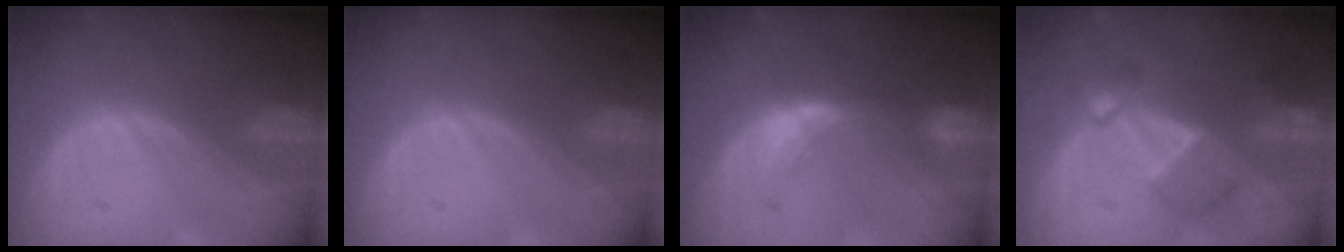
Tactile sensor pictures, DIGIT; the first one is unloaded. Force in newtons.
{"total": 0.0}
{"total": 7.6, "press": 6.8, "slide": 3.3}
{"total": 5.8, "press": 5.8, "slide": 0.2}